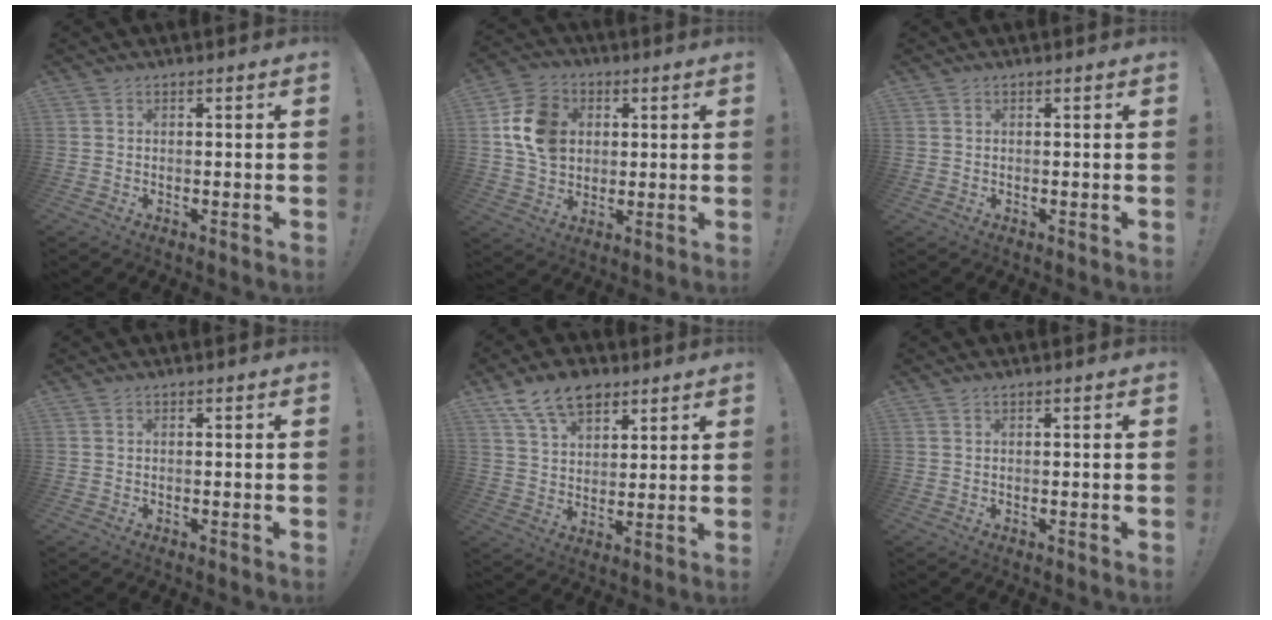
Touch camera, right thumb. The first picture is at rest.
{"total": 13.9, "force": [3.0, 11.2, 7.6], "torque": [-0.120, 0.001, 0.062]}
{"total": 0.7, "force": [0.3, 0.6, -0.1], "torque": [0.011, -0.002, 0.003]}
{"total": 0.0}
{"total": 12.5, "force": [7.9, 7.4, 6.2], "torque": [-0.108, -0.031, 0.151]}
{"total": 0.0}